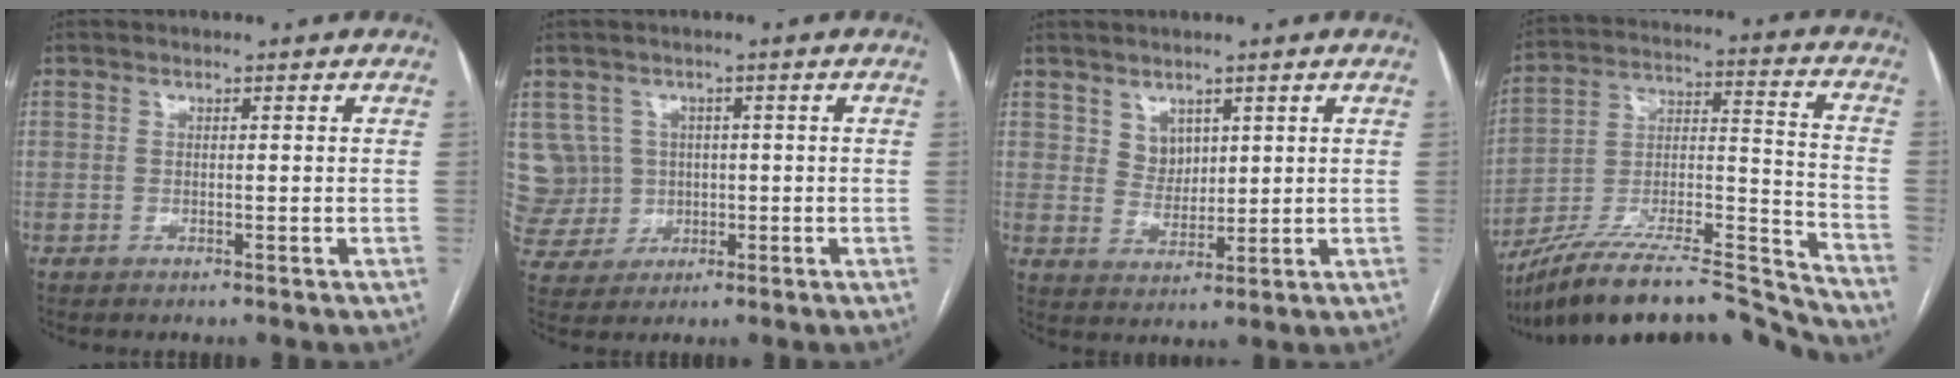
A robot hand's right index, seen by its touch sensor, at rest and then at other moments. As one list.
[{"total": 7.9, "force": [1.0, 7.9, 0.1], "torque": [-0.017, 0.036, 0.036]}, {"total": 3.6, "force": [2.0, 2.8, 1.2], "torque": [-0.021, 0.001, 0.045]}, {"total": 23.0, "force": [-21.3, 1.2, 8.7], "torque": [-0.138, 0.023, -0.352]}]